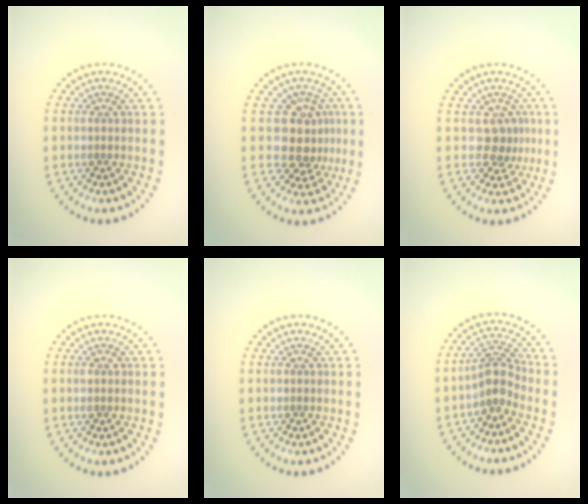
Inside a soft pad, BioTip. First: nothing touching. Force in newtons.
{"total": 3.8, "press": 3.1, "slide": 2.1}
{"total": 2.2, "press": 1.5, "slide": 1.6}
{"total": 1.0, "press": 0.9, "slide": 0.2}
{"total": 0.0}
{"total": 2.6, "press": 2.0, "slide": 1.8}